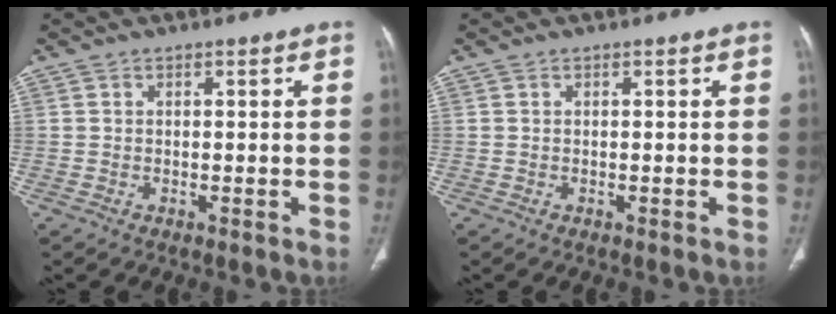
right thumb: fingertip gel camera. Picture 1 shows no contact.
{"total": 0.0}